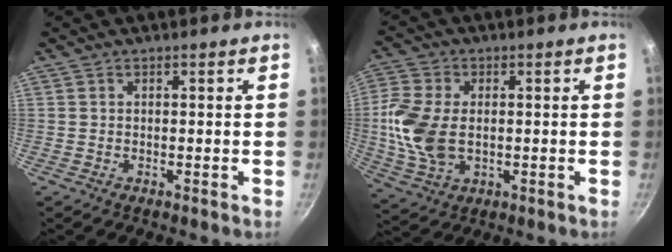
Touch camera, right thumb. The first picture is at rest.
{"total": 11.9, "force": [-0.1, 7.8, 9.0], "torque": [-0.184, -0.002, -0.004]}